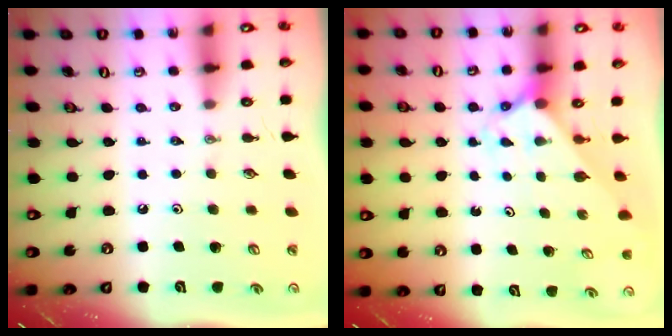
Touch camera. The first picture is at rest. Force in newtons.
{"total": 1.9, "press": 1.9, "slide": 0.1}